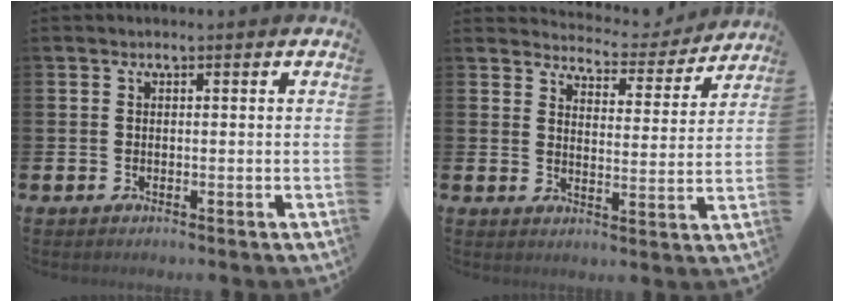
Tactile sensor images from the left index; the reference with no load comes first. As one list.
[{"total": 4.6, "force": [4.5, 1.0, 0.2], "torque": [-0.011, -0.042, 0.072]}]